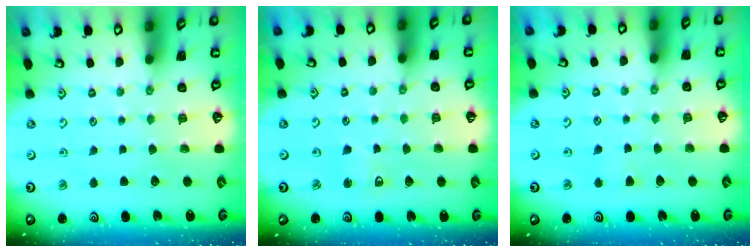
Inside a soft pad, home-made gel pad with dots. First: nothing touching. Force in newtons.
{"total": 4.2, "press": 4.1, "slide": 0.7}
{"total": 2.9, "press": 2.9, "slide": 0.4}